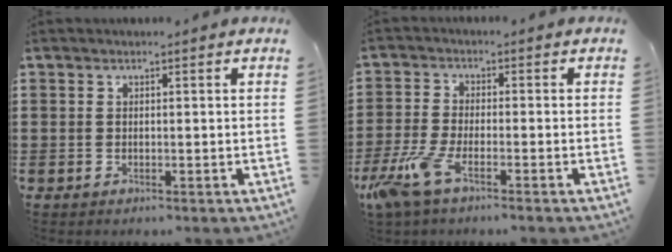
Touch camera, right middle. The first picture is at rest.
{"total": 5.7, "force": [-3.4, 1.6, 4.3], "torque": [-0.118, -0.019, -0.069]}